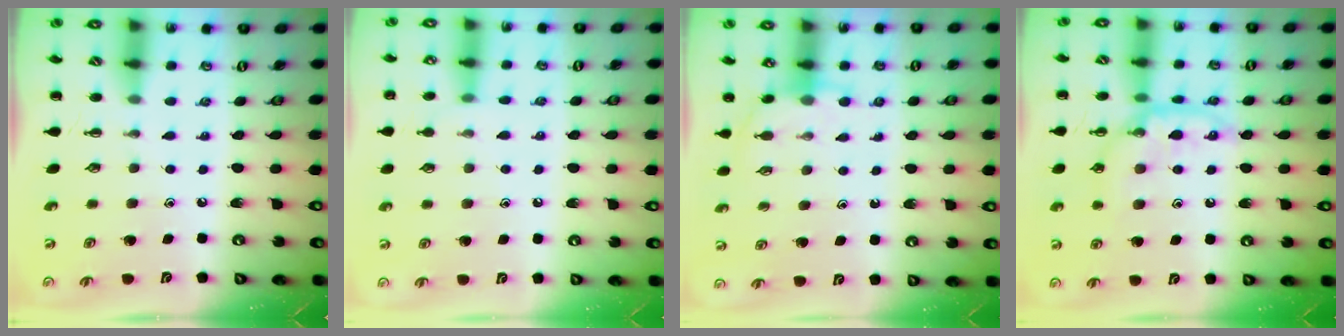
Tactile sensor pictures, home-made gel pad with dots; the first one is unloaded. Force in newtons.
{"total": 7.2, "press": 6.7, "slide": 2.7}
{"total": 4.7, "press": 4.6, "slide": 0.7}
{"total": 12.9, "press": 12.9, "slide": 1.3}